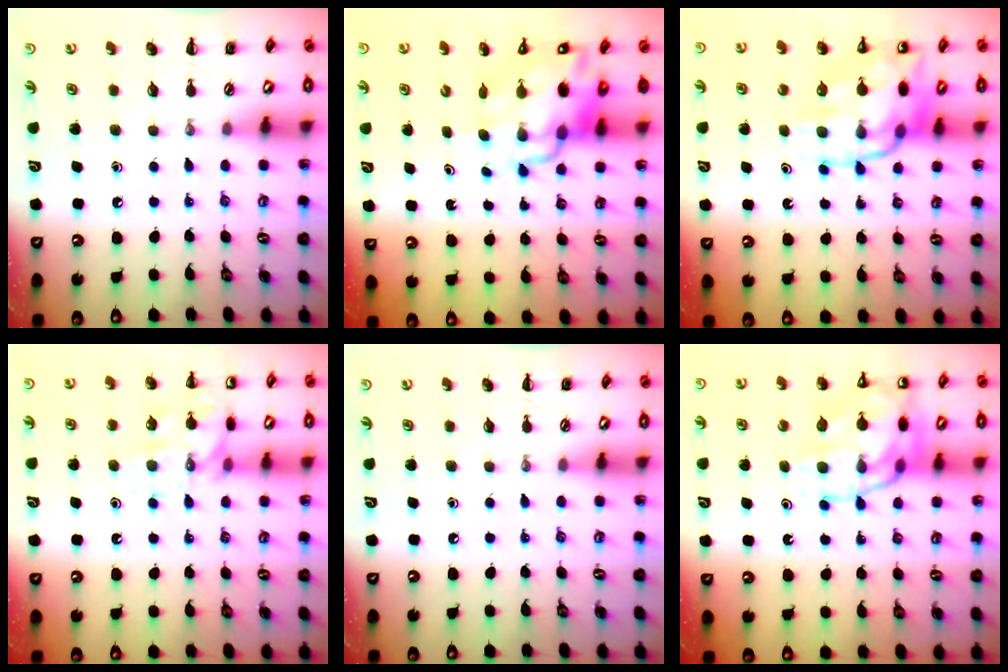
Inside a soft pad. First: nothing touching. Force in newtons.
{"total": 12.2, "press": 11.6, "slide": 3.5}
{"total": 15.6, "press": 15.3, "slide": 3.0}
{"total": 13.5, "press": 13.5, "slide": 1.1}
{"total": 0.0}
{"total": 17.4, "press": 17.1, "slide": 3.0}